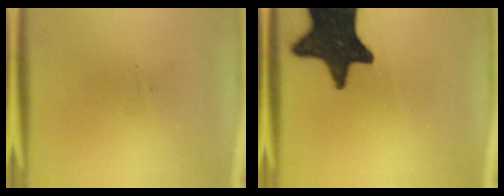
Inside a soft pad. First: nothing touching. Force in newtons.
{"total": 17.8}